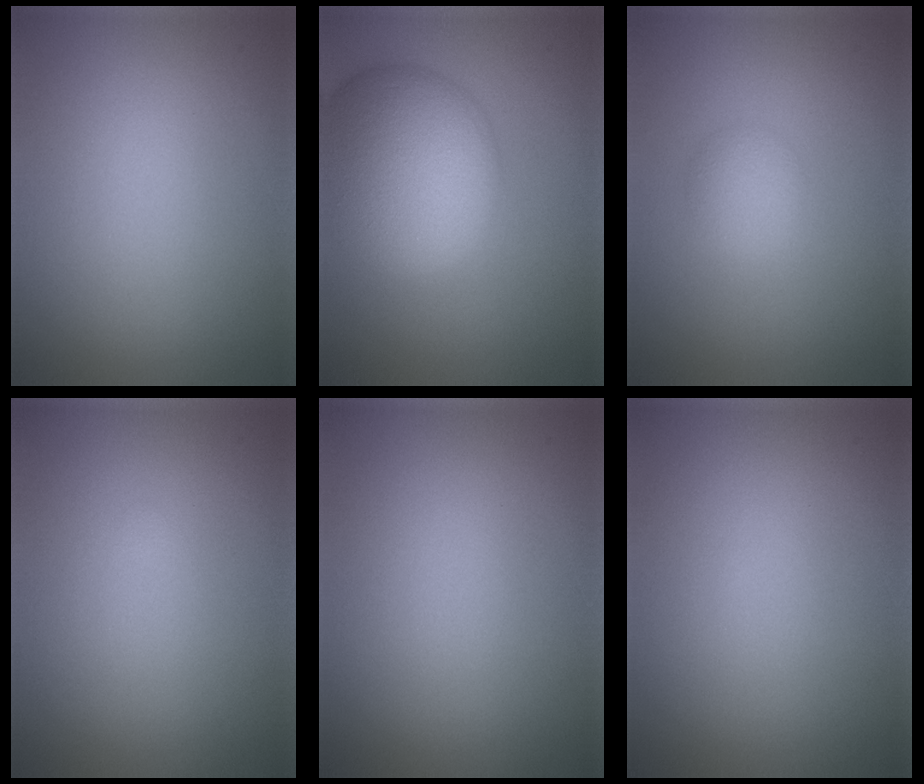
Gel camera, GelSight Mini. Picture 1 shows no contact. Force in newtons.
{"total": 11.1, "press": 11.1, "slide": 0.6}
{"total": 2.0, "press": 2.0, "slide": 0.0}
{"total": 0.0}
{"total": 0.0}
{"total": 0.0}